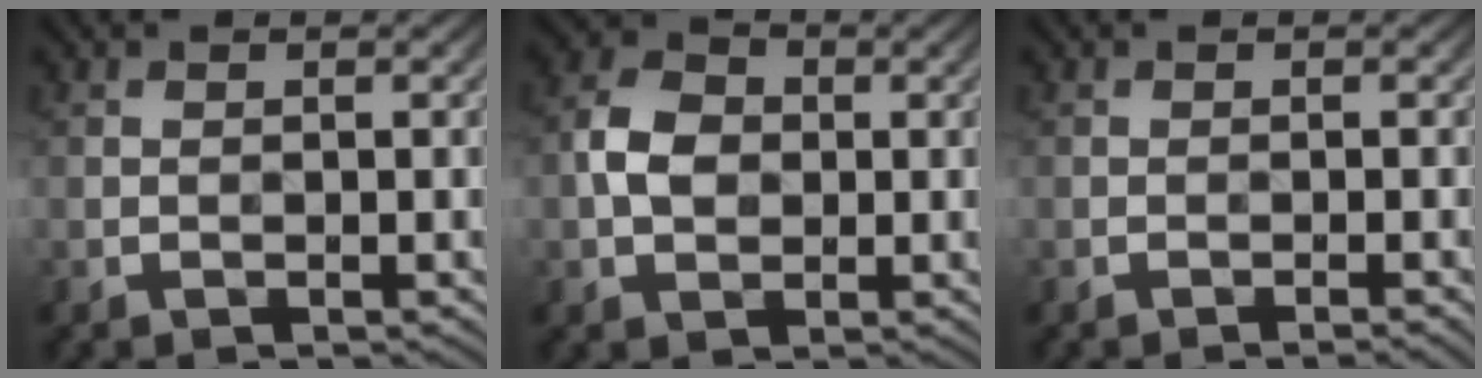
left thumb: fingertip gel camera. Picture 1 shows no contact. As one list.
[{"total": 4.9, "force": [0.0, 3.8, 3.1], "torque": [-0.070, 0.005, -0.006]}, {"total": 0.8, "force": [-0.5, 0.1, 0.6], "torque": [-0.008, 0.000, -0.014]}]